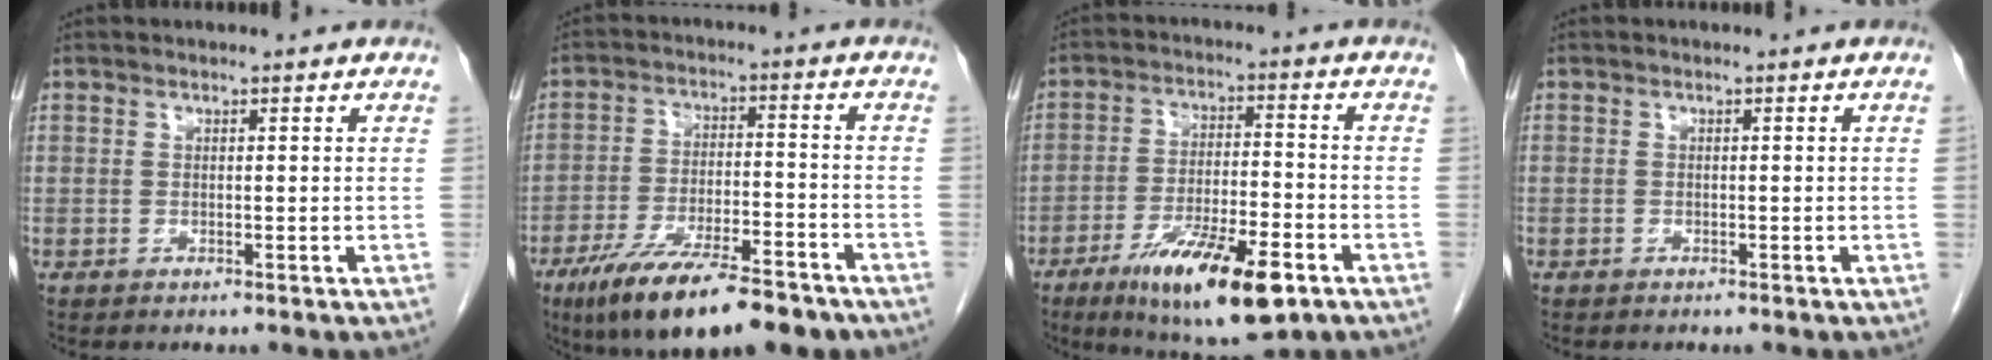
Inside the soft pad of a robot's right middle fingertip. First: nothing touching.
{"total": 16.3, "force": [-11.6, 4.1, 10.7], "torque": [-0.170, -0.016, -0.191]}
{"total": 14.9, "force": [-8.2, 3.2, 12.0], "torque": [-0.204, -0.020, -0.130]}
{"total": 0.0}